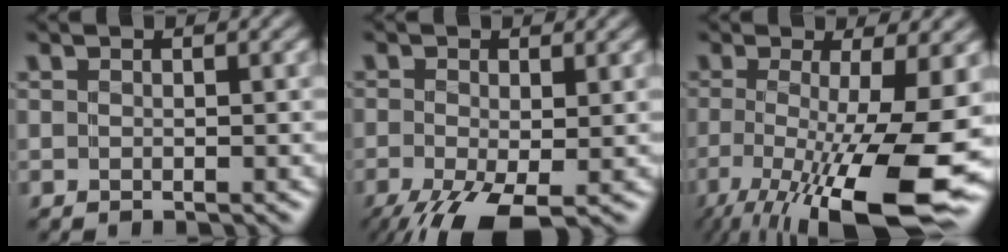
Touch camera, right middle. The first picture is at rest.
{"total": 7.1, "force": [-3.4, 3.6, 5.1], "torque": [-0.117, -0.022, -0.062]}
{"total": 13.5, "force": [-5.4, 3.8, 11.8], "torque": [-0.206, -0.032, -0.086]}